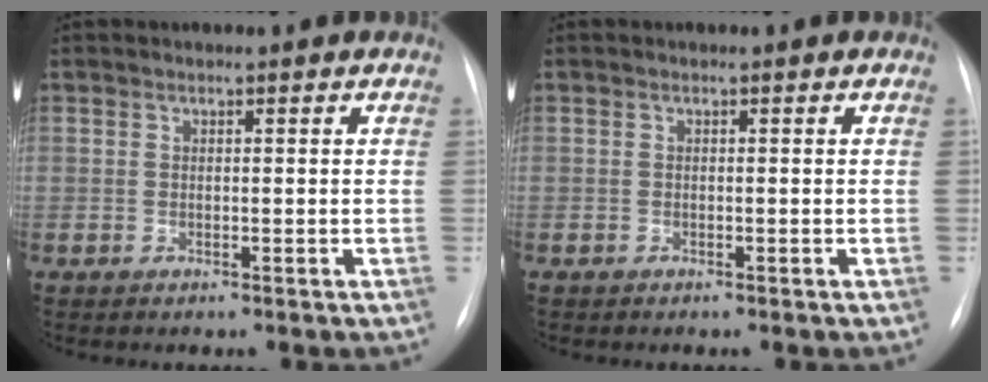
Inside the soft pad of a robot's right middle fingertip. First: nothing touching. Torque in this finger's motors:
{"motor_torque": [0.49, -1.65, -0.26, -0.10]}